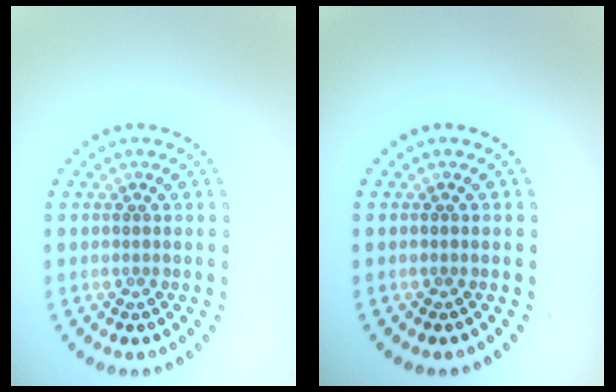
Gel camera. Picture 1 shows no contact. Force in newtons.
{"total": 0.0}